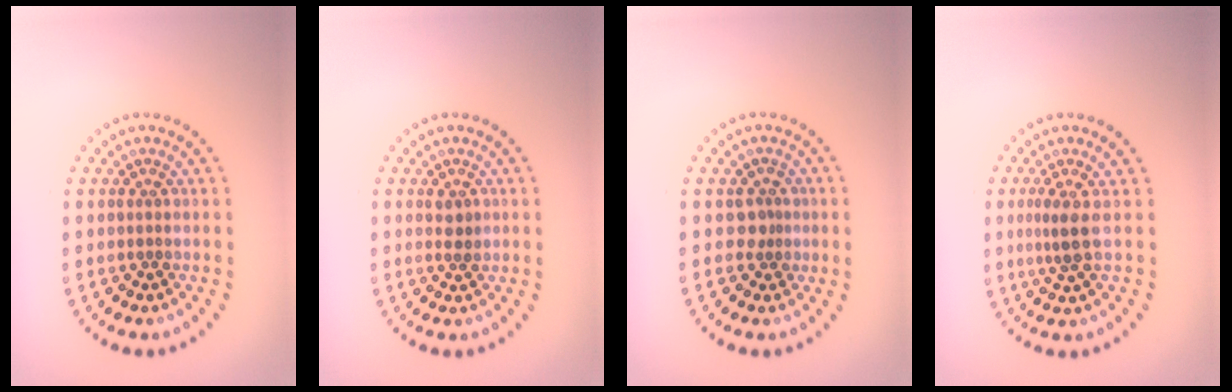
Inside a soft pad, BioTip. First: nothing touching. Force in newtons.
{"total": 1.3, "press": 1.2, "slide": 0.3}
{"total": 1.4, "press": 1.2, "slide": 0.9}
{"total": 2.2, "press": 1.6, "slide": 1.5}